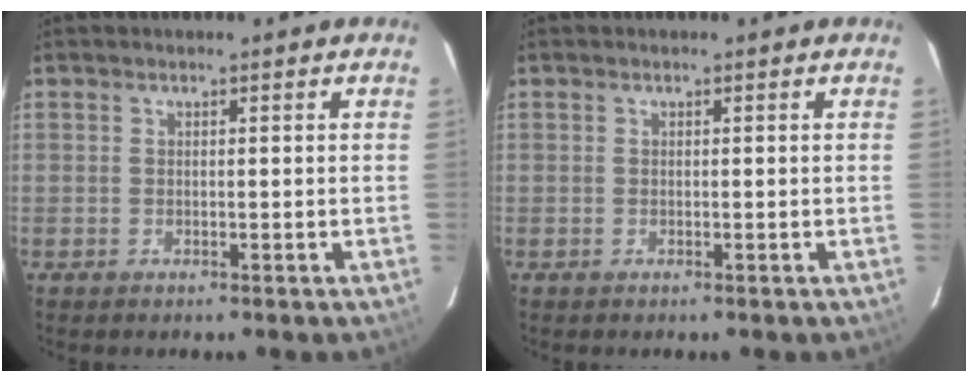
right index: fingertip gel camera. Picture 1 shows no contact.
{"total": 0.0}